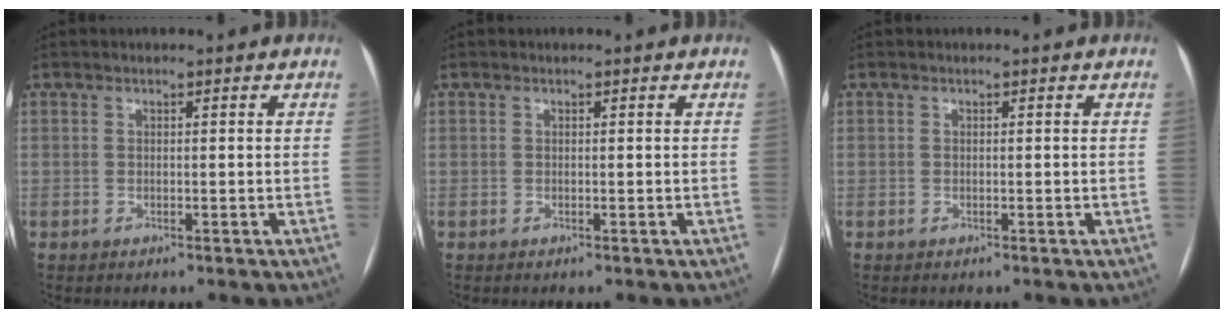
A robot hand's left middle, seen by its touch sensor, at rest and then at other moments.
{"total": 0.0}
{"total": 0.0}